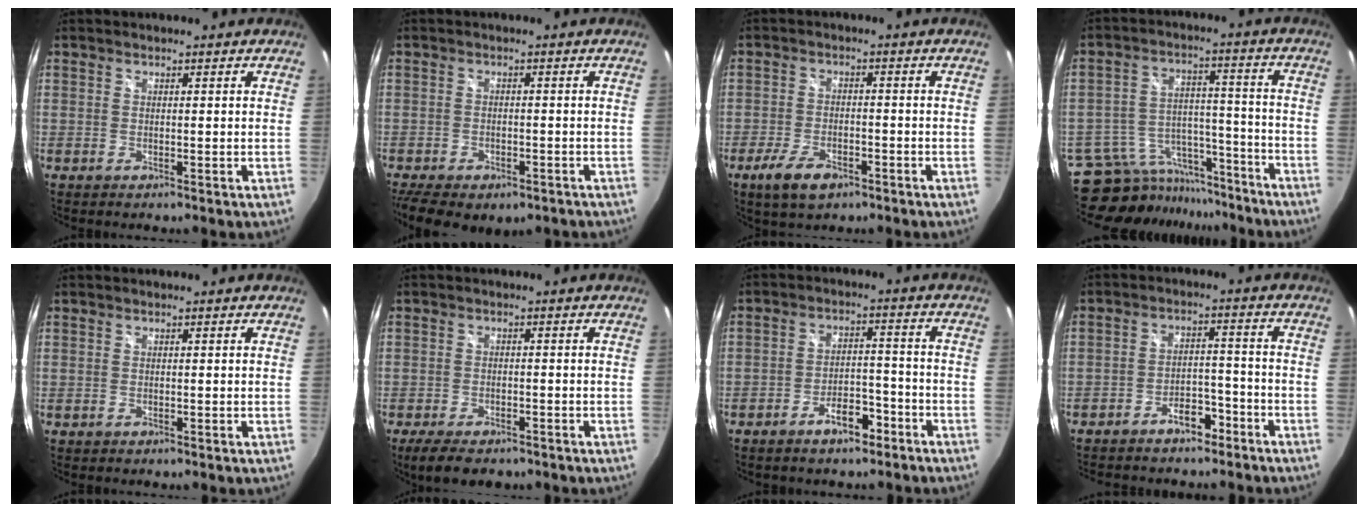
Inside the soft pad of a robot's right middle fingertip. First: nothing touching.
{"total": 11.4, "force": [-7.7, 5.8, 6.0], "torque": [-0.147, -0.028, -0.112]}
{"total": 7.2, "force": [-4.5, 3.3, 4.5], "torque": [-0.111, -0.013, -0.078]}
{"total": 15.6, "force": [-13.6, 7.0, 2.9], "torque": [-0.071, 0.037, -0.190]}
{"total": 0.0}
{"total": 6.7, "force": [-5.1, 2.8, 3.4], "torque": [-0.080, -0.013, -0.082]}
{"total": 6.4, "force": [-4.6, 3.1, 3.1], "torque": [-0.060, 0.022, -0.057]}
{"total": 9.5, "force": [-7.6, 4.4, 3.6], "torque": [-0.082, 0.030, -0.101]}